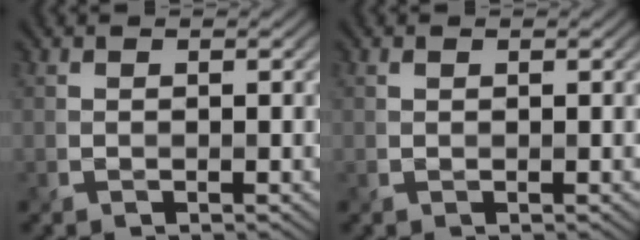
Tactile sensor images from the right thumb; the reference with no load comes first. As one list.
[{"total": 0.0}]